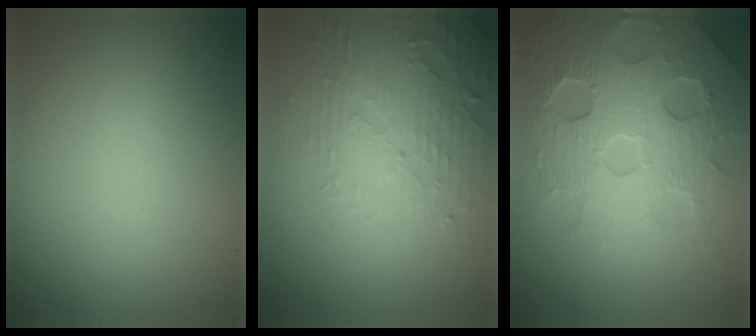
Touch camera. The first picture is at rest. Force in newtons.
{"total": 5.0, "press": 3.3, "slide": 3.8}
{"total": 7.2, "press": 7.1, "slide": 1.4}